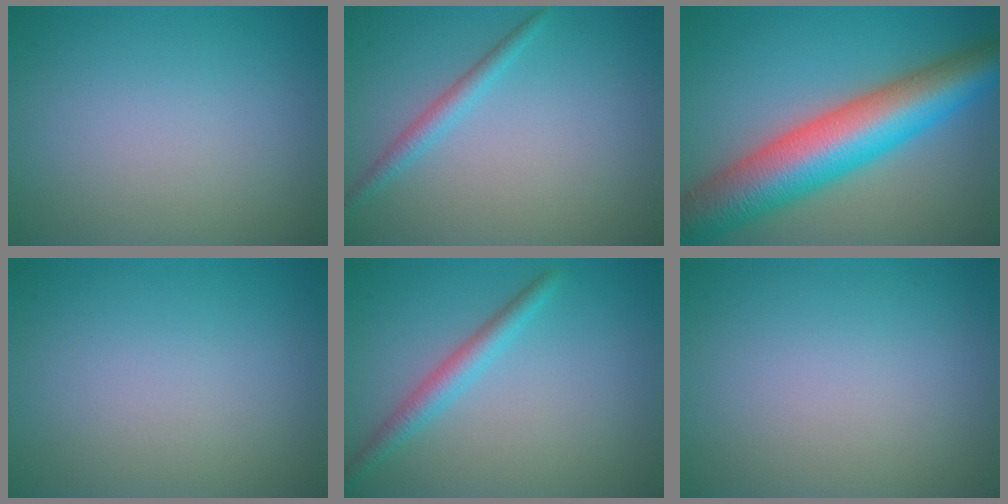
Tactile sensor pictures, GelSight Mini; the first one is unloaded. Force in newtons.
{"total": 1.8, "press": 1.7, "slide": 0.1}
{"total": 11.9, "press": 11.9, "slide": 0.1}
{"total": 0.0}
{"total": 2.3, "press": 2.3, "slide": 0.0}
{"total": 0.0}